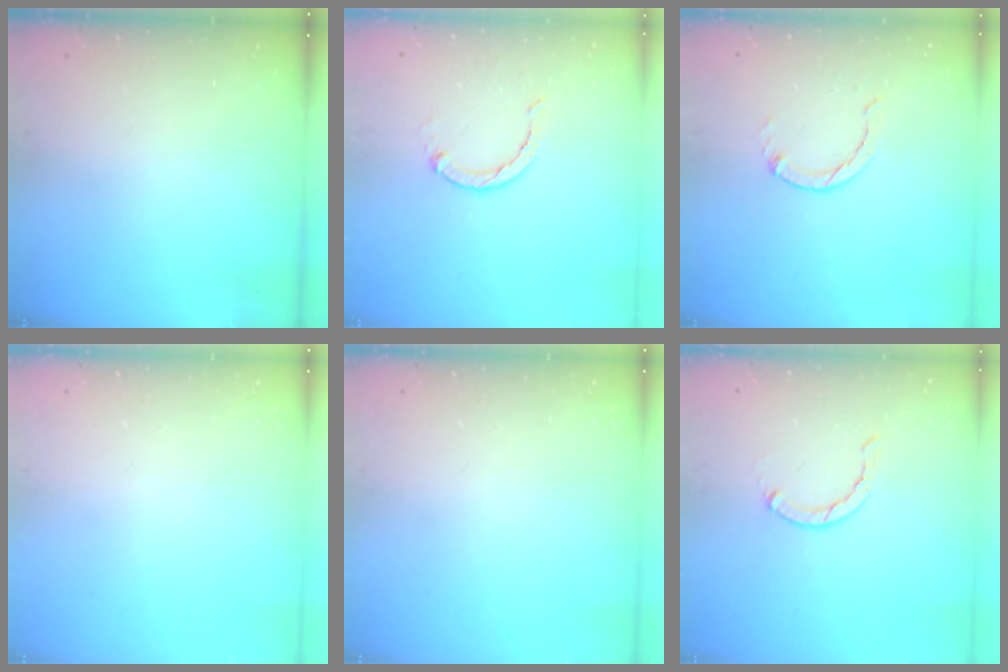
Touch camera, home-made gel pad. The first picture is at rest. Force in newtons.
{"total": 2.3, "press": 2.3, "slide": 0.2}
{"total": 0.0}
{"total": 0.0}
{"total": 0.0}
{"total": 1.2, "press": 1.2, "slide": 0.2}